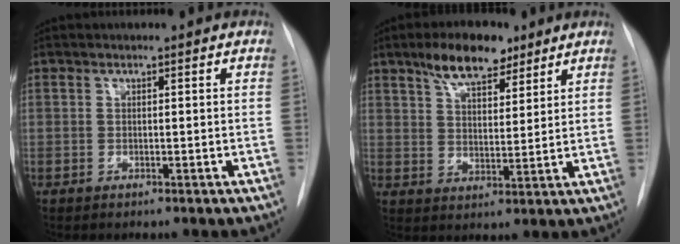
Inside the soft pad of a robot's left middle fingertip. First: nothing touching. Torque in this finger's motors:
{"motor_torque": [0.43, -0.40, 0.15, 0.07]}